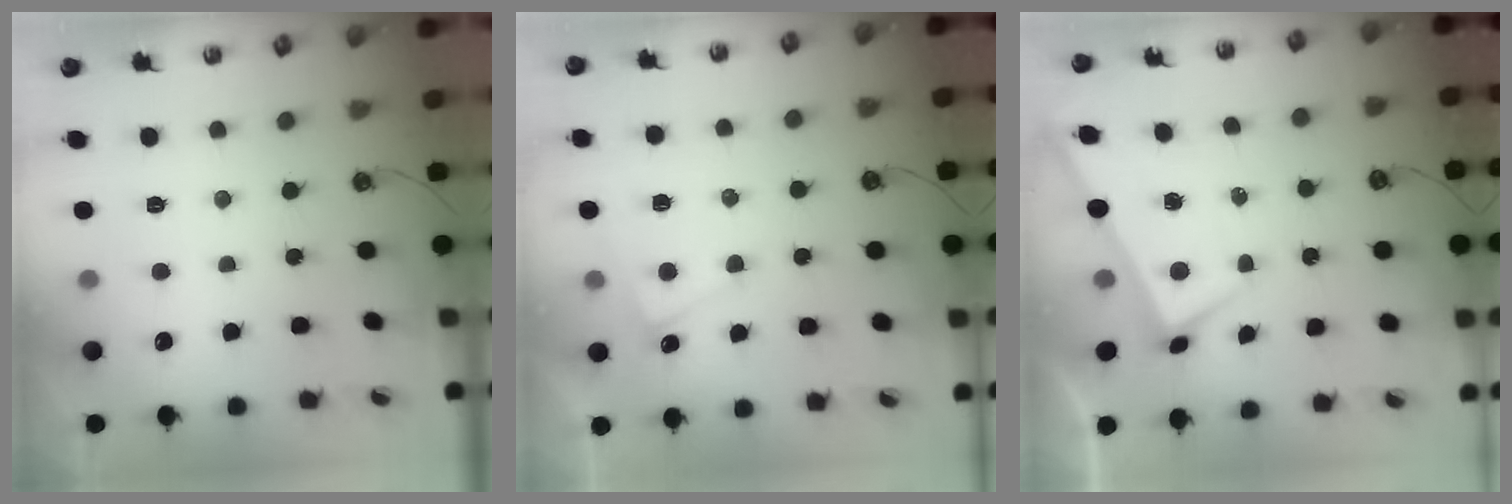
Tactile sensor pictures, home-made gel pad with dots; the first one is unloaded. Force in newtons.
{"total": 2.6, "press": 2.5, "slide": 0.5}
{"total": 1.7, "press": 1.7, "slide": 0.1}